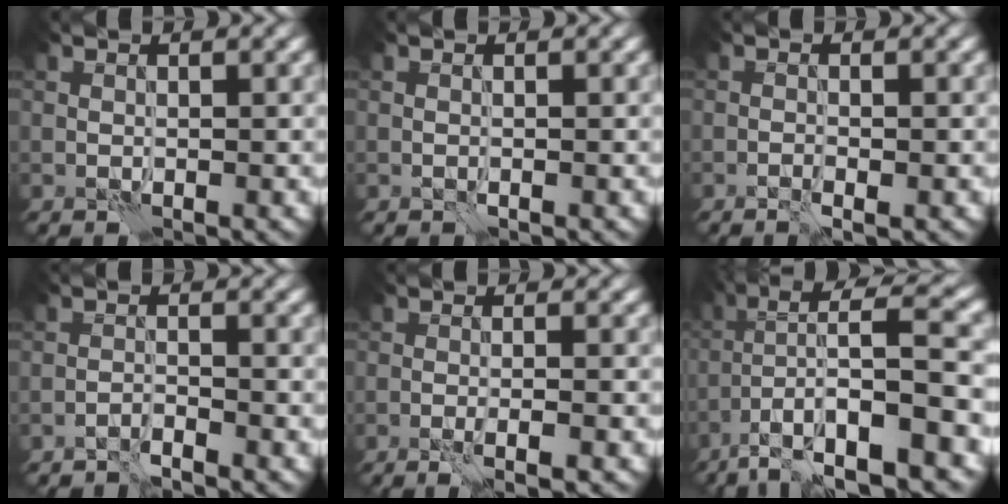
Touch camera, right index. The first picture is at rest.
{"total": 0.0}
{"total": 1.5, "force": [-0.8, 0.2, 1.2], "torque": [-0.022, 0.003, -0.016]}
{"total": 1.5, "force": [-1.4, 0.0, 0.5], "torque": [-0.005, 0.006, -0.031]}
{"total": 3.1, "force": [-1.5, 0.7, 2.7], "torque": [-0.035, 0.006, -0.031]}
{"total": 12.1, "force": [-4.5, 2.8, 10.8], "torque": [-0.177, 0.021, -0.071]}